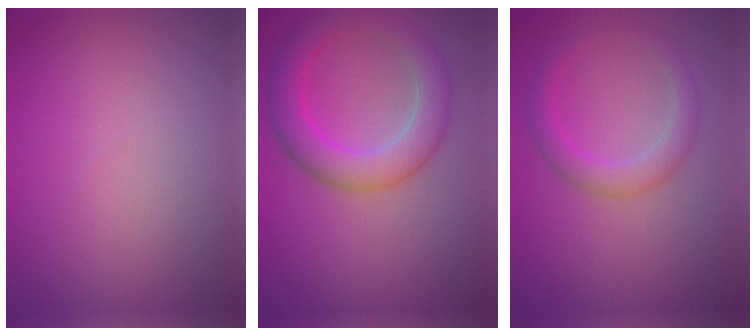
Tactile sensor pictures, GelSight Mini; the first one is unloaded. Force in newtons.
{"total": 5.2, "press": 5.2, "slide": 0.4}
{"total": 2.7, "press": 2.7, "slide": 0.1}